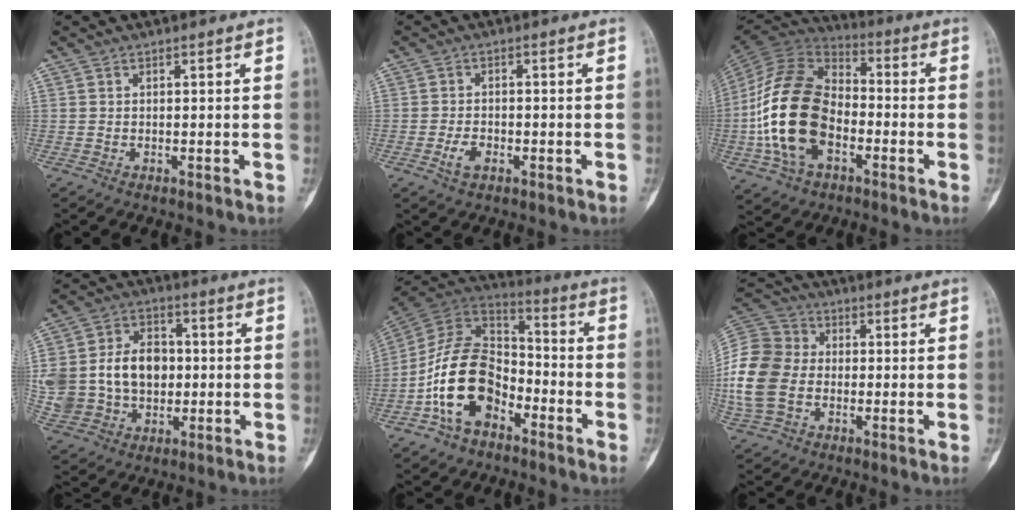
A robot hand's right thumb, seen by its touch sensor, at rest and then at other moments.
{"total": 3.3, "force": [-1.4, 1.9, 2.3], "torque": [-0.042, 0.006, -0.023]}
{"total": 20.8, "force": [-4.3, 13.2, 15.5], "torque": [-0.296, 0.026, -0.082]}
{"total": 18.8, "force": [0.3, 14.4, 12.0], "torque": [-0.228, 0.023, 0.024]}
{"total": 17.6, "force": [-6.9, 11.2, 11.6], "torque": [-0.191, 0.066, -0.134]}
{"total": 16.0, "force": [-1.8, 12.2, 10.2], "torque": [-0.216, 0.025, -0.038]}